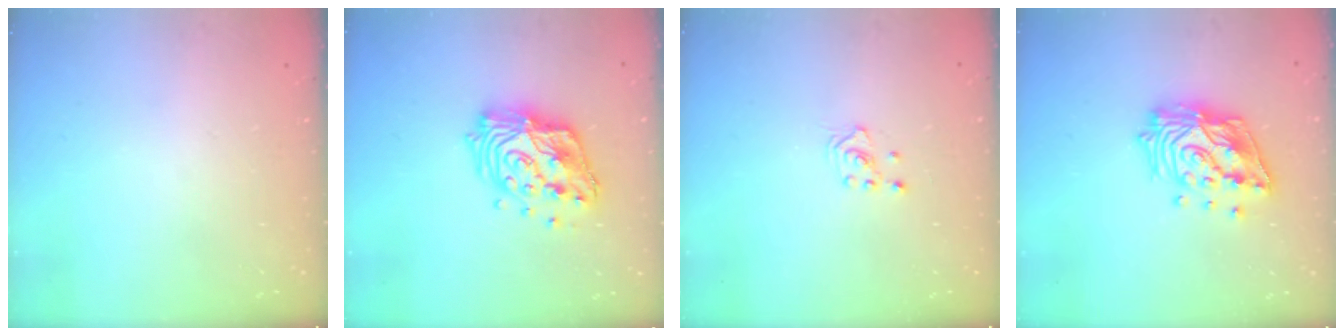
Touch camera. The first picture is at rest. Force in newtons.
{"total": 15.9, "press": 15.9, "slide": 1.0}
{"total": 2.0, "press": 2.0, "slide": 0.3}
{"total": 17.5, "press": 17.5, "slide": 1.4}